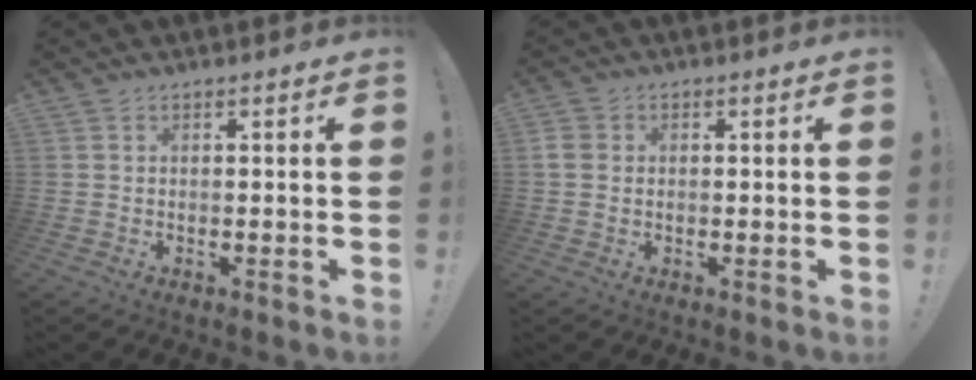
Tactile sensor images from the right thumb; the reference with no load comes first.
{"total": 3.3, "force": [0.0, 2.9, 1.5], "torque": [-0.032, 0.006, 0.002]}